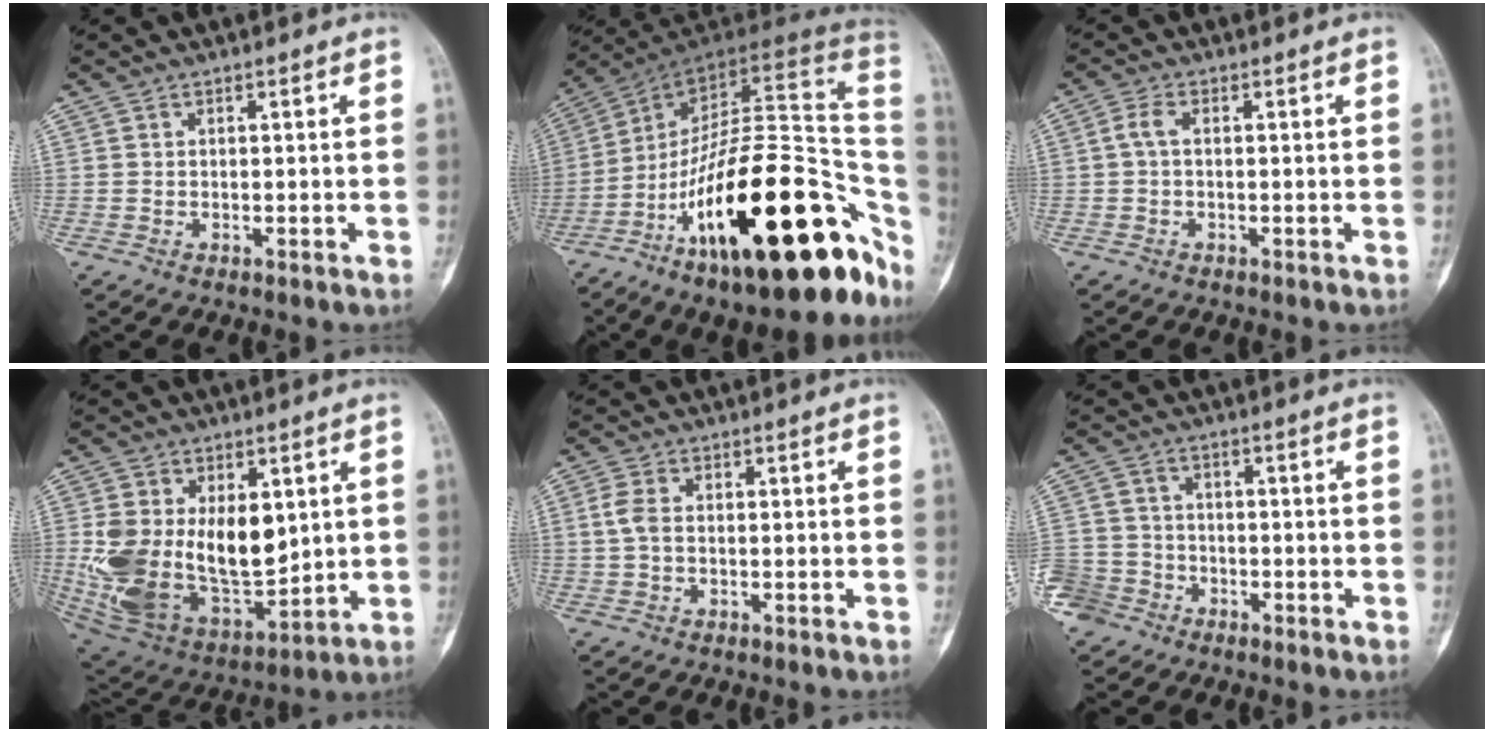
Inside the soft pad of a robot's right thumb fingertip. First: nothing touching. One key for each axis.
{"total": 34.5, "fx": -11.7, "fy": 12.9, "fz": 29.8, "tx": -0.354, "ty": 0.061, "tz": -0.183}
{"total": 2.2, "fx": 0.0, "fy": 1.0, "fz": 2.0, "tx": -0.043, "ty": 0.004, "tz": -0.006}
{"total": 23.0, "fx": 2.4, "fy": 14.1, "fz": 18.0, "tx": -0.332, "ty": -0.032, "tz": 0.075}
{"total": 3.4, "fx": 0.2, "fy": 2.1, "fz": 2.7, "tx": -0.067, "ty": 0.007, "tz": 0.000}
{"total": 7.7, "fx": -4.5, "fy": 6.1, "fz": 1.0, "tx": -0.019, "ty": 0.030, "tz": -0.088}